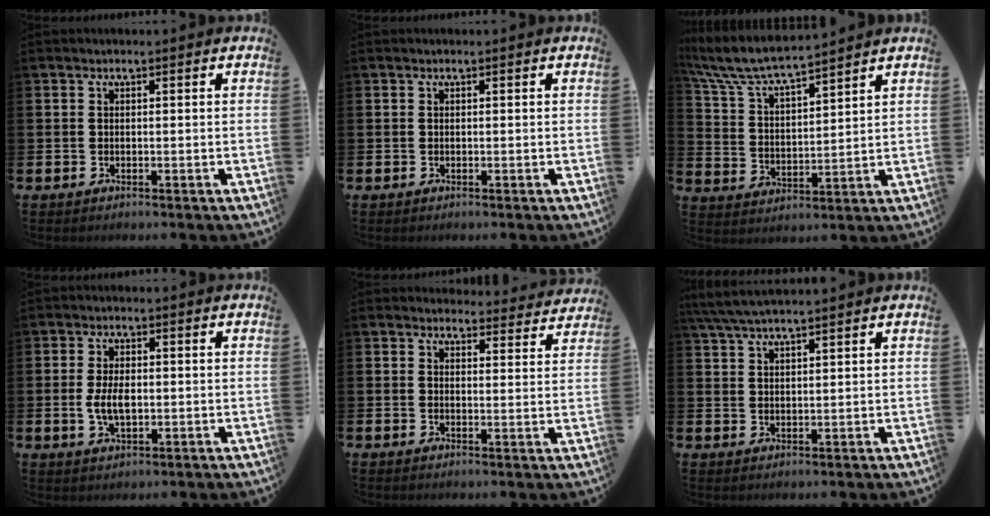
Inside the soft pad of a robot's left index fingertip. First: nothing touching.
{"total": 0.0}
{"total": 7.4, "force": [6.9, 0.7, 2.4], "torque": [-0.080, -0.044, 0.121]}
{"total": 4.2, "force": [-0.1, 2.2, 3.6], "torque": [-0.065, -0.001, -0.008]}
{"total": 3.4, "force": [3.3, 0.9, 0.0], "torque": [0.010, -0.026, 0.055]}
{"total": 4.4, "force": [4.0, 0.3, 1.8], "torque": [-0.051, -0.008, 0.075]}